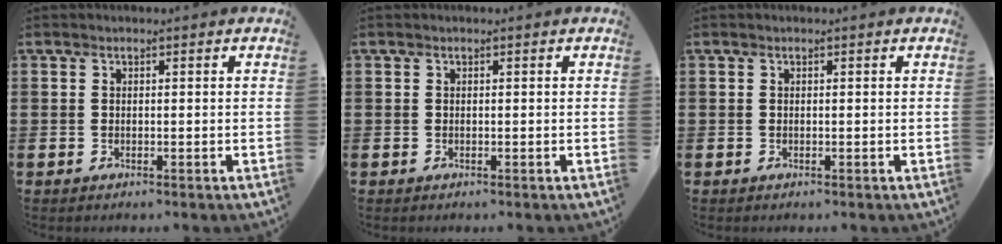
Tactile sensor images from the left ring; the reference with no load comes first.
{"total": 0.0}
{"total": 0.0}